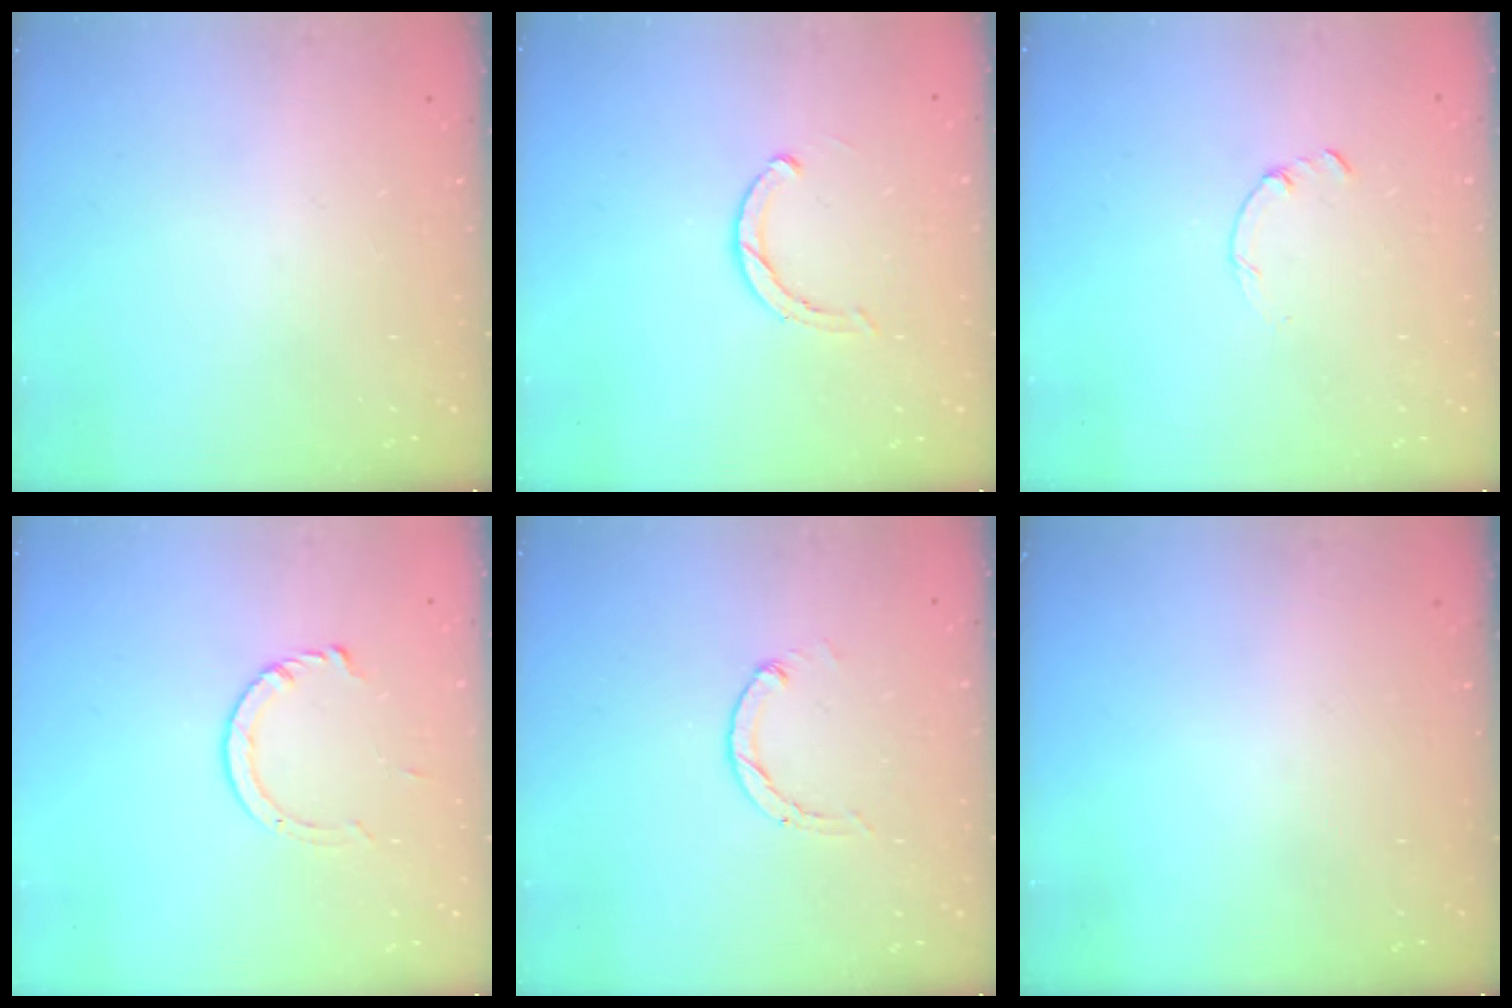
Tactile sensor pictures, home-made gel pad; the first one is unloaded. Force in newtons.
{"total": 2.8, "press": 2.7, "slide": 0.3}
{"total": 0.0}
{"total": 3.9, "press": 3.9, "slide": 0.4}
{"total": 0.0}
{"total": 0.0}